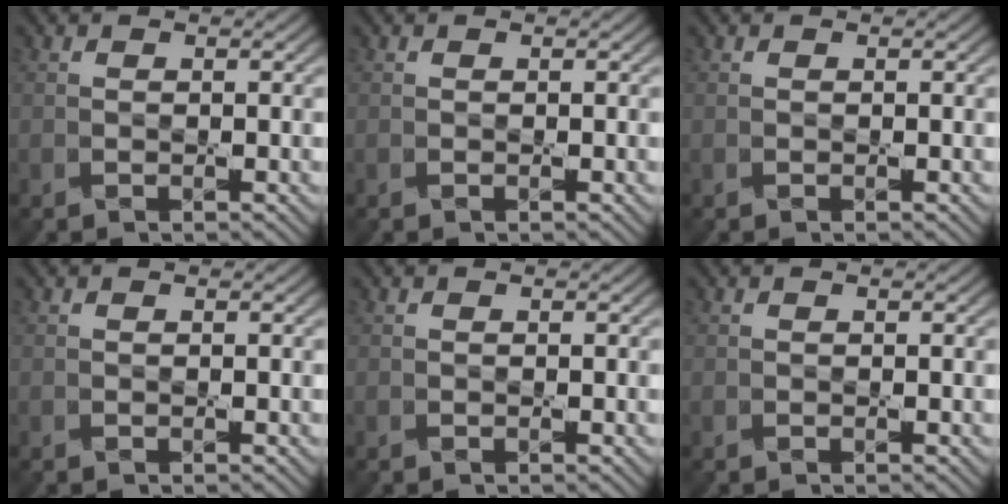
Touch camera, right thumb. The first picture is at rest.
{"total": 0.0}
{"total": 0.0}
{"total": 0.0}
{"total": 0.0}
{"total": 0.0}